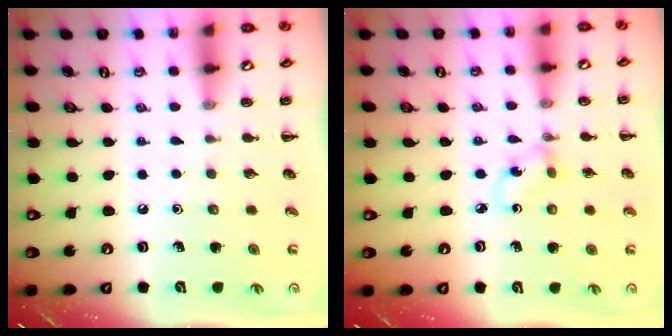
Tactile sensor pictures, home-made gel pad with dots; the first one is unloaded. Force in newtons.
{"total": 1.4, "press": 1.3, "slide": 0.6}